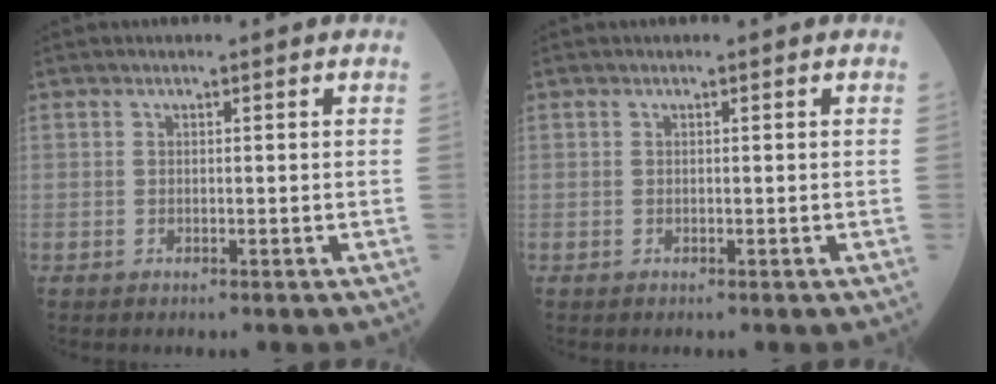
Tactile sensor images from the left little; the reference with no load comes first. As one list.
[{"total": 0.0}]